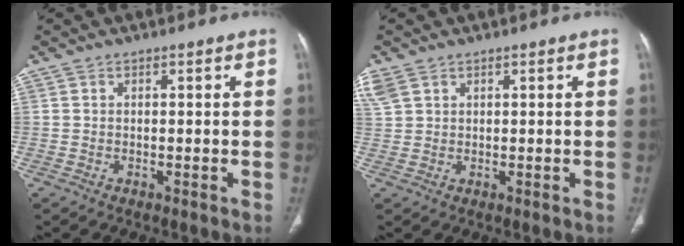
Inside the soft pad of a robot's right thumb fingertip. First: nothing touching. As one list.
[{"total": 4.7, "force": [2.7, 3.1, 2.2], "torque": [-0.063, 0.011, 0.069]}]